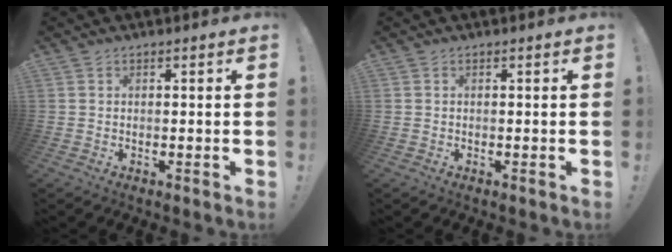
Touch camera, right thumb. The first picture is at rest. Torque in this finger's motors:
{"motor_torque": [0.05, 0.27, -0.08, 0.19, 0.03]}